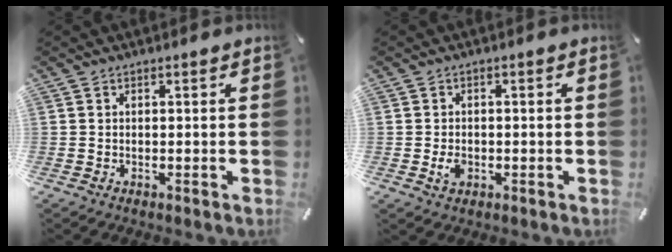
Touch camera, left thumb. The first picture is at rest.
{"total": 2.6, "force": [-0.7, 2.0, 1.6], "torque": [-0.035, 0.000, -0.013]}